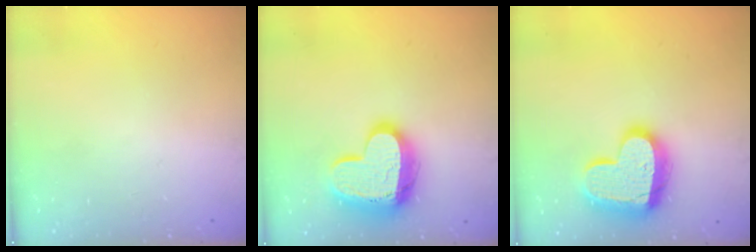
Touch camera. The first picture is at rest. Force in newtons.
{"total": 16.3, "press": 16.3, "slide": 1.0}
{"total": 18.3, "press": 18.2, "slide": 1.2}